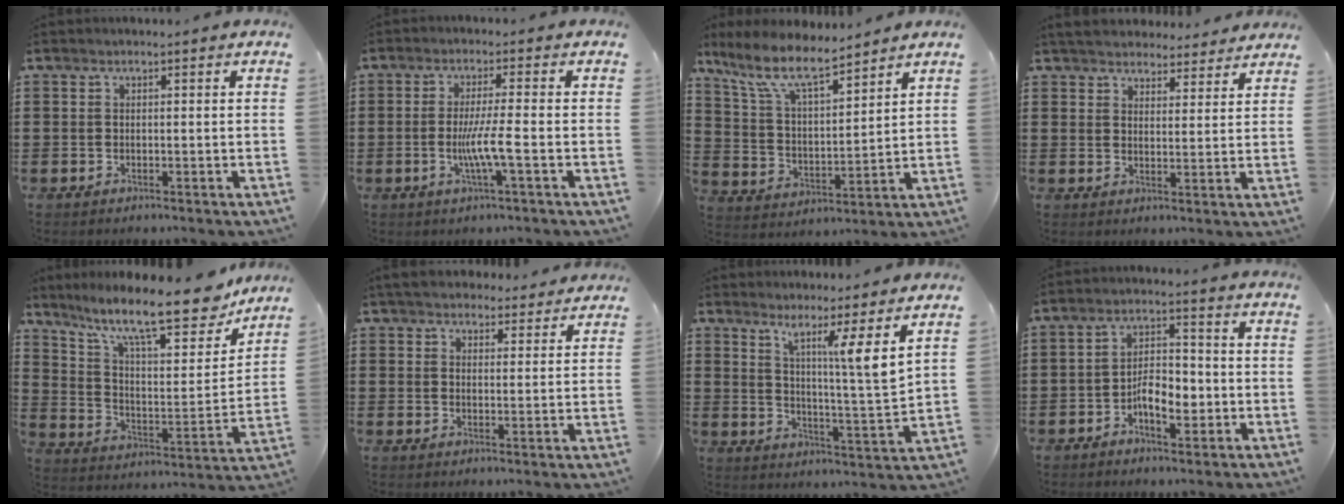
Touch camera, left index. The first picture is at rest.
{"total": 5.4, "force": [-1.5, -0.1, 5.2], "torque": [-0.105, -0.011, -0.034]}
{"total": 9.2, "force": [7.5, 2.0, 4.9], "torque": [-0.124, -0.029, 0.132]}
{"total": 4.2, "force": [4.1, 0.8, 0.2], "torque": [-0.021, -0.014, 0.075]}
{"total": 15.7, "force": [12.6, 2.9, 9.0], "torque": [-0.175, -0.079, 0.210]}
{"total": 4.2, "force": [4.1, 1.0, 0.5], "torque": [-0.024, -0.009, 0.075]}
{"total": 8.2, "force": [5.9, -1.4, 5.5], "torque": [-0.099, -0.046, 0.092]}
{"total": 5.4, "force": [-2.2, 2.7, 4.1], "torque": [-0.066, 0.006, -0.042]}